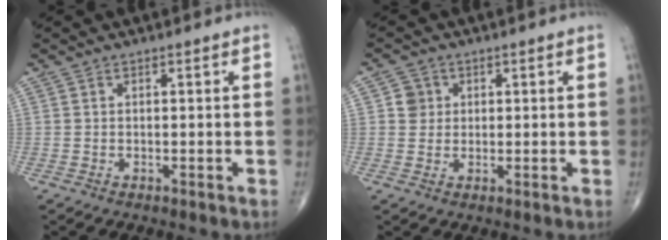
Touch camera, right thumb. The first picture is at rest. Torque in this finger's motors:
{"motor_torque": [-0.13, 0.12, -0.01, -0.03, 0.07]}